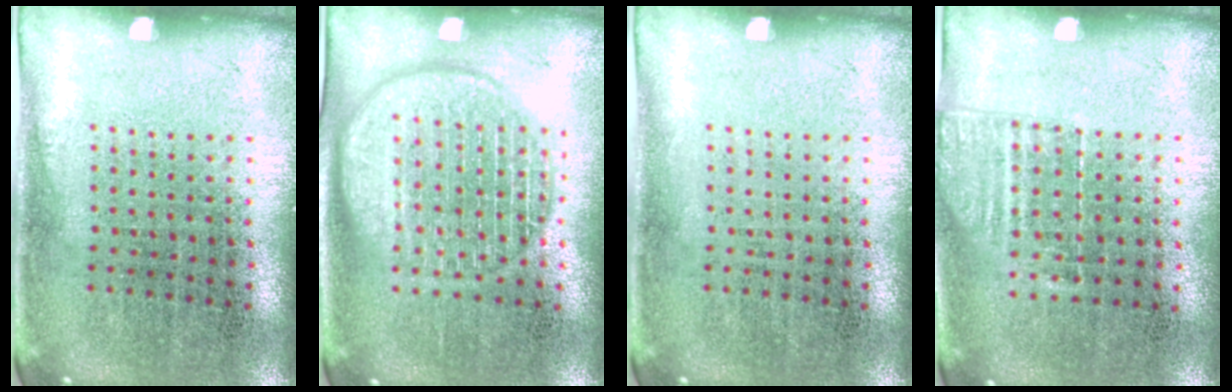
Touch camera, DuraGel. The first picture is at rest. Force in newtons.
{"total": 3.0, "press": 3.0, "slide": 0.3}
{"total": 0.0}
{"total": 1.3, "press": 1.1, "slide": 0.6}